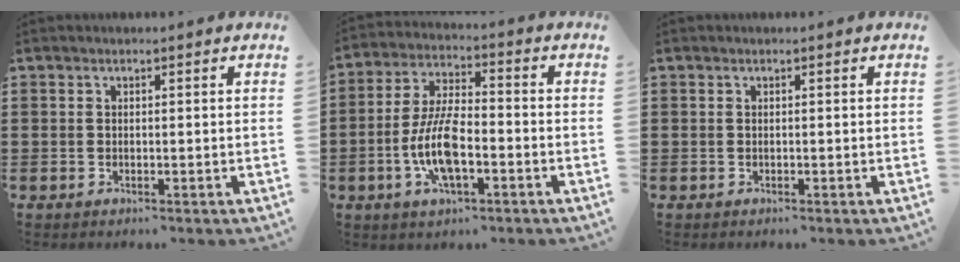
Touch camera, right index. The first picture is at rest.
{"total": 9.7, "force": [-2.9, 3.7, 8.5], "torque": [-0.195, -0.010, -0.059]}
{"total": 0.0}